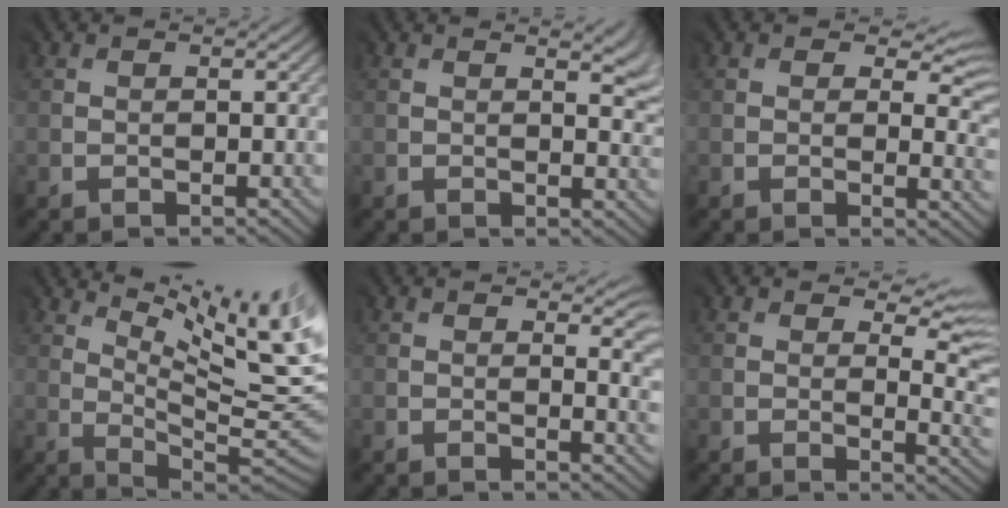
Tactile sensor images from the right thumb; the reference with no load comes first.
{"total": 4.1, "force": [1.6, 1.2, 3.6], "torque": [-0.039, -0.002, 0.025]}
{"total": 6.1, "force": [2.2, 3.3, 4.7], "torque": [-0.065, -0.009, 0.034]}
{"total": 13.7, "force": [7.2, 3.0, 11.2], "torque": [-0.155, 0.013, 0.112]}
{"total": 5.4, "force": [1.0, 2.7, 4.6], "torque": [-0.058, -0.007, 0.014]}
{"total": 6.6, "force": [2.4, 3.1, 5.3], "torque": [-0.083, -0.006, 0.042]}